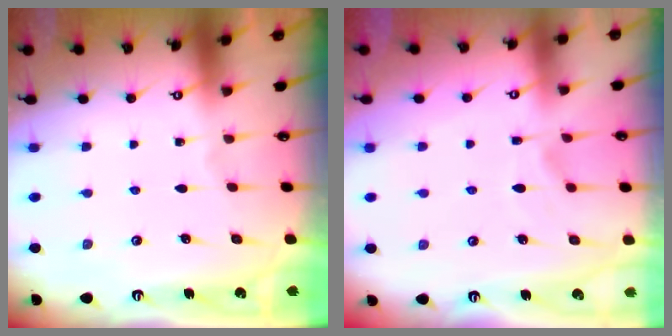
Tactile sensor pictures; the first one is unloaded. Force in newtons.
{"total": 1.8, "press": 1.3, "slide": 1.3}